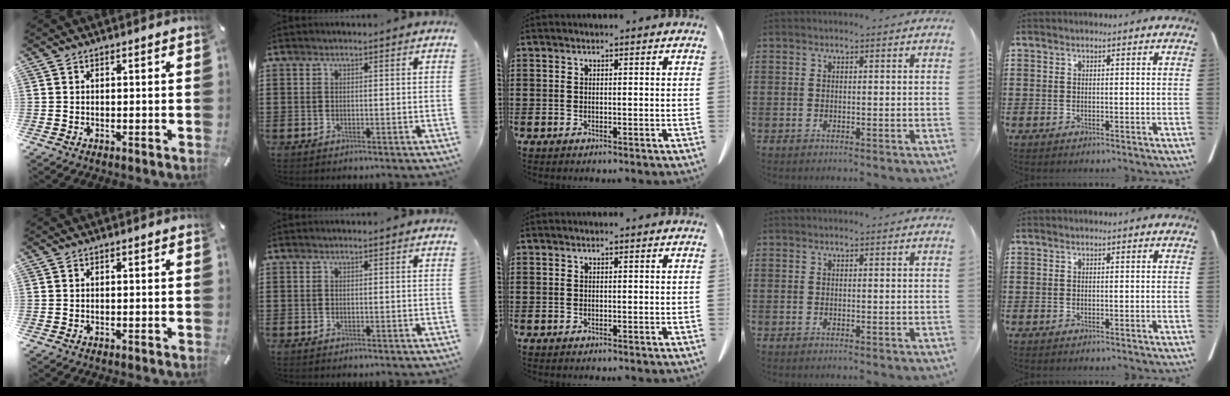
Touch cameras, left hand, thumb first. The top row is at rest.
{}